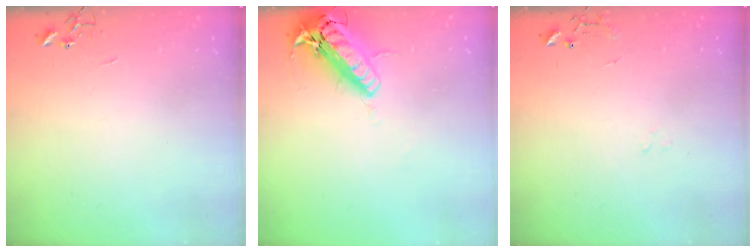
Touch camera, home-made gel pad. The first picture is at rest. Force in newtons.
{"total": 18.2, "press": 17.8, "slide": 3.8}
{"total": 8.0, "press": 8.0, "slide": 0.9}